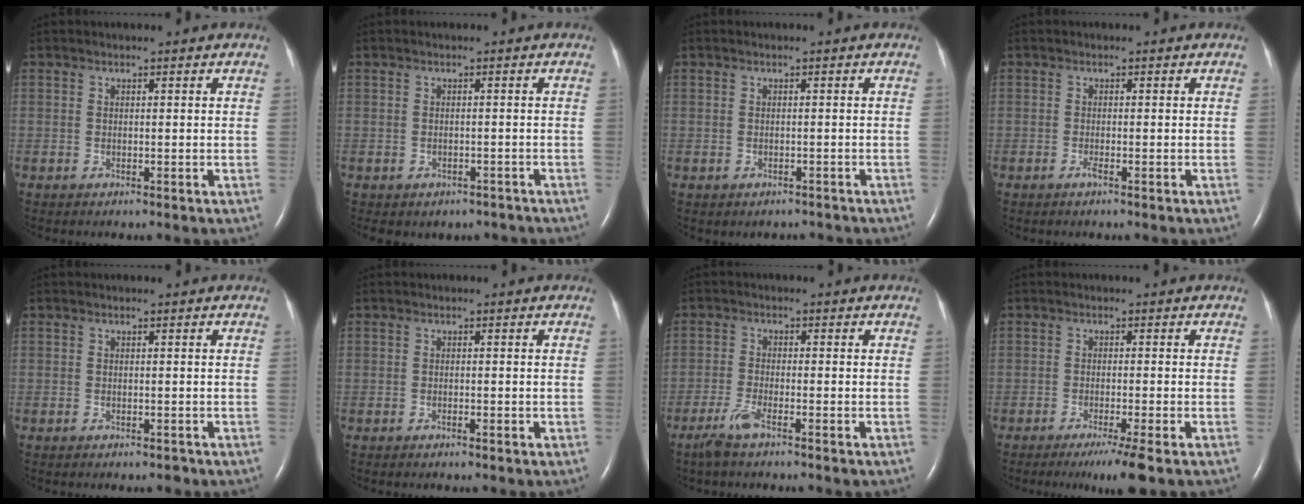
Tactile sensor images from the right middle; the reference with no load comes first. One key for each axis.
{"total": 4.2, "fx": -3.3, "fy": 2.5, "fz": 0.6, "tx": -0.004, "ty": 0.016, "tz": -0.036}
{"total": 1.9, "fx": -1.5, "fy": 1.1, "fz": 0.2, "tx": -0.005, "ty": 0.003, "tz": -0.018}
{"total": 0.8, "fx": -0.5, "fy": -0.1, "fz": 0.6, "tx": -0.014, "ty": -0.001, "tz": -0.010}
{"total": 0.7, "fx": -0.6, "fy": 0.3, "fz": 0.4, "tx": -0.007, "ty": -0.001, "tz": -0.006}
{"total": 0.7, "fx": -0.4, "fy": 0.1, "fz": 0.5, "tx": -0.010, "ty": 0.001, "tz": -0.004}
{"total": 3.3, "fx": -2.5, "fy": 0.2, "fz": 2.3, "tx": -0.059, "ty": -0.007, "tz": -0.053}
{"total": 4.7, "fx": -3.1, "fy": -0.8, "fz": 3.5, "tx": -0.054, "ty": -0.015, "tz": -0.053}